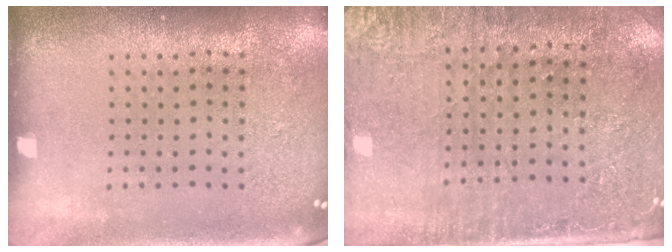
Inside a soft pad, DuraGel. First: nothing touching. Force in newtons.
{"total": 2.9, "press": 2.5, "slide": 1.5}